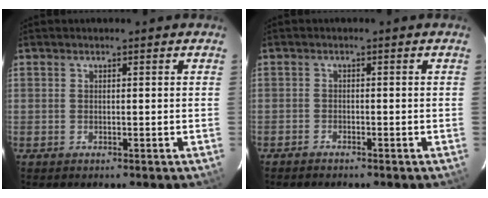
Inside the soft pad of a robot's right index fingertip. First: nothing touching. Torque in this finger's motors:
{"motor_torque": [0.26, -0.23, 0.00, -0.01]}